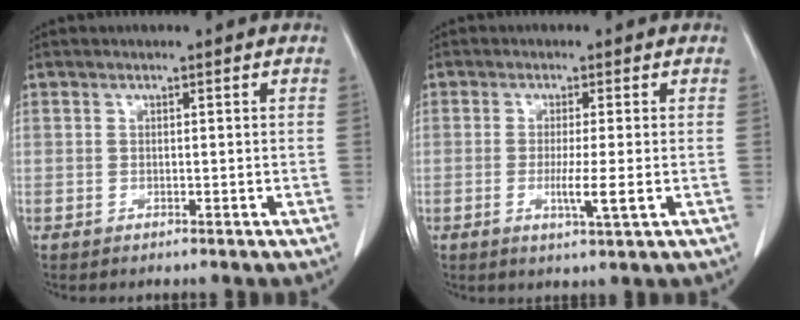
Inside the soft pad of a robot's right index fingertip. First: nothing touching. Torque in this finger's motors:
{"motor_torque": [0.75, -0.42, 0.45, 0.09]}